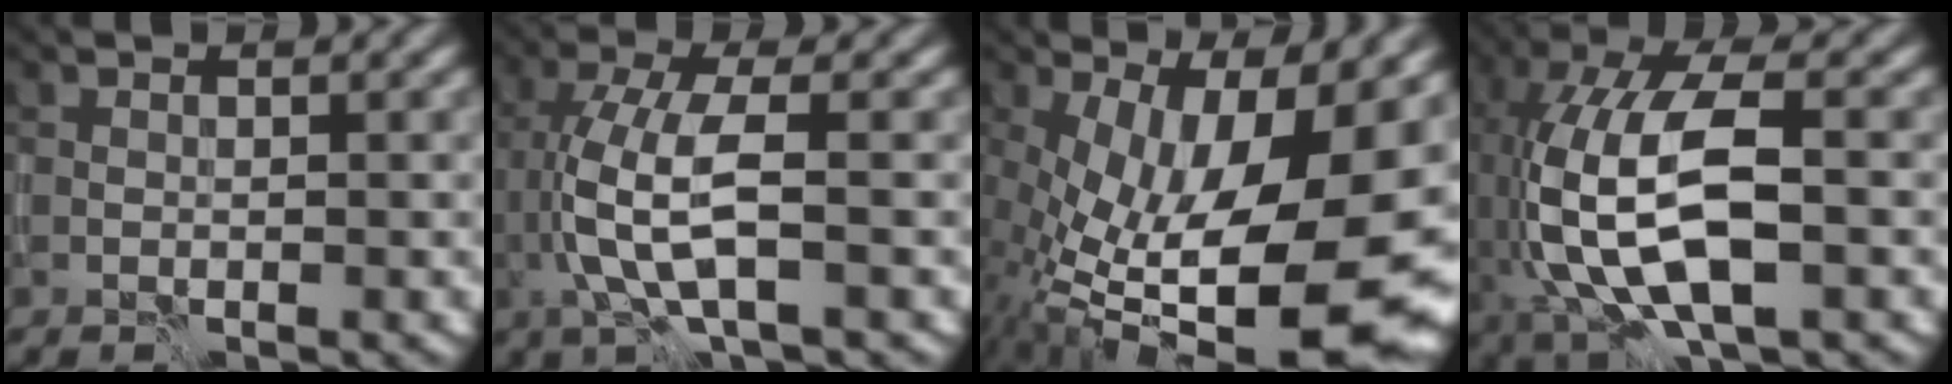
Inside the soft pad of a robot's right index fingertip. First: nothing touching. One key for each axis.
{"total": 5.7, "fx": -1.0, "fy": 1.6, "fz": 5.4, "tx": -0.120, "ty": 0.001, "tz": -0.020}
{"total": 17.8, "fx": -2.3, "fy": 7.6, "fz": 15.9, "tx": -0.240, "ty": -0.043, "tz": -0.026}
{"total": 12.1, "fx": -1.7, "fy": 5.4, "fz": 10.7, "tx": -0.225, "ty": 0.001, "tz": -0.036}